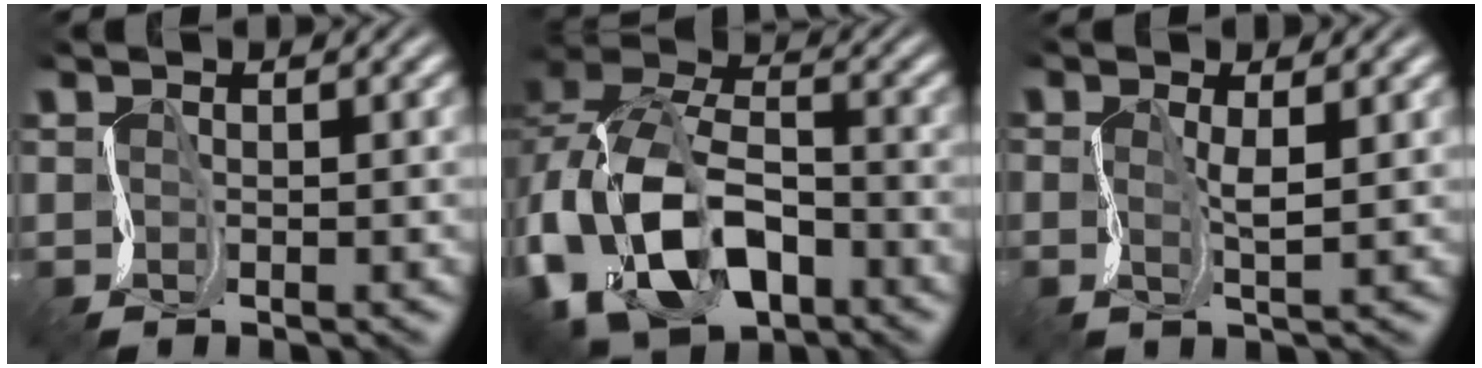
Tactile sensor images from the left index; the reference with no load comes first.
{"total": 10.5, "force": [-4.5, 6.9, 6.5], "torque": [-0.158, -0.009, -0.090]}
{"total": 0.9, "force": [-0.2, -0.2, 0.9], "torque": [-0.030, 0.001, -0.006]}